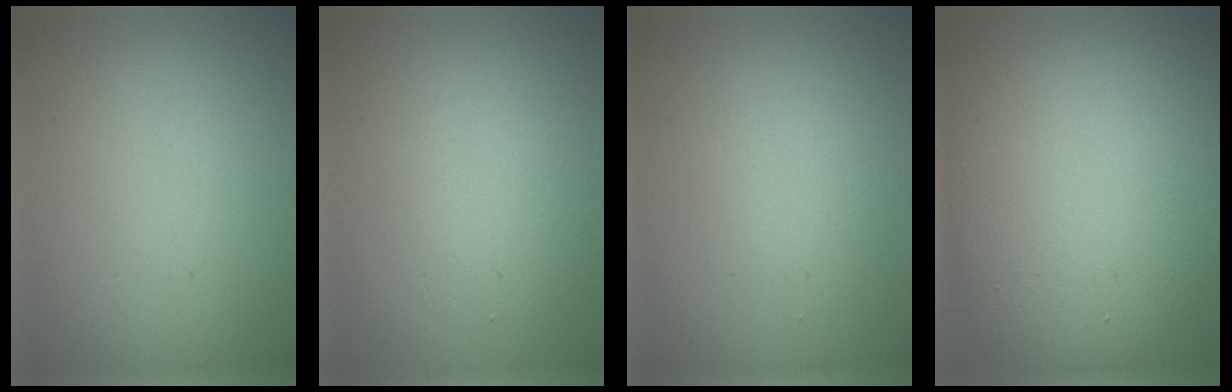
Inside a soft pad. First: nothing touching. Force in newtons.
{"total": 2.7, "press": 2.7, "slide": 0.1}
{"total": 1.9, "press": 1.9, "slide": 0.0}
{"total": 16.5, "press": 16.5, "slide": 1.4}